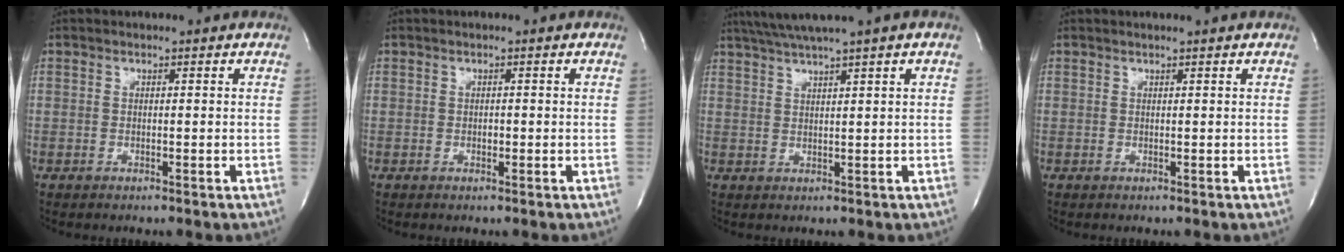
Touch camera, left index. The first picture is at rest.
{"total": 0.6, "force": [-0.3, 0.4, 0.3], "torque": [-0.007, -0.001, -0.004]}
{"total": 6.7, "force": [4.9, -1.4, 4.4], "torque": [-0.075, 0.023, 0.085]}
{"total": 1.0, "force": [0.9, -0.2, 0.4], "torque": [-0.011, 0.001, 0.018]}